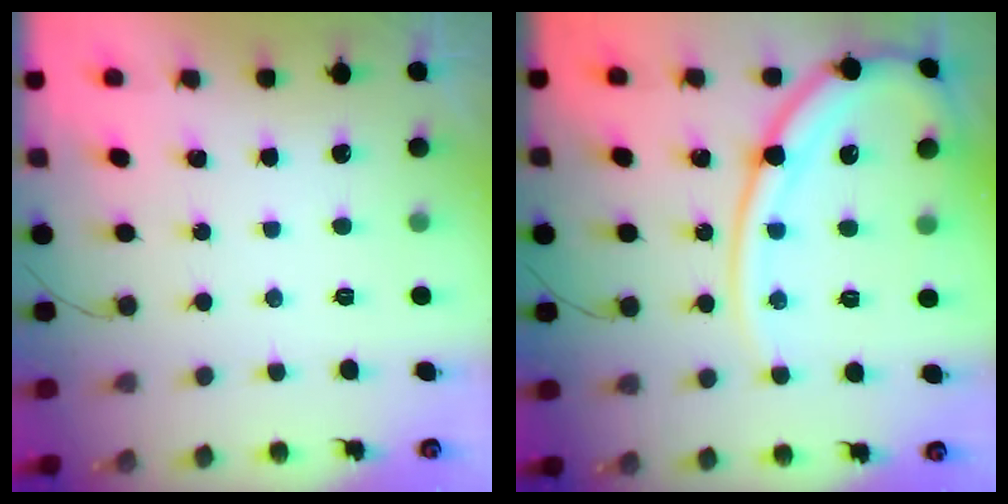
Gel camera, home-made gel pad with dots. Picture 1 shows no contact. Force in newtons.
{"total": 16.0, "press": 15.9, "slide": 1.7}